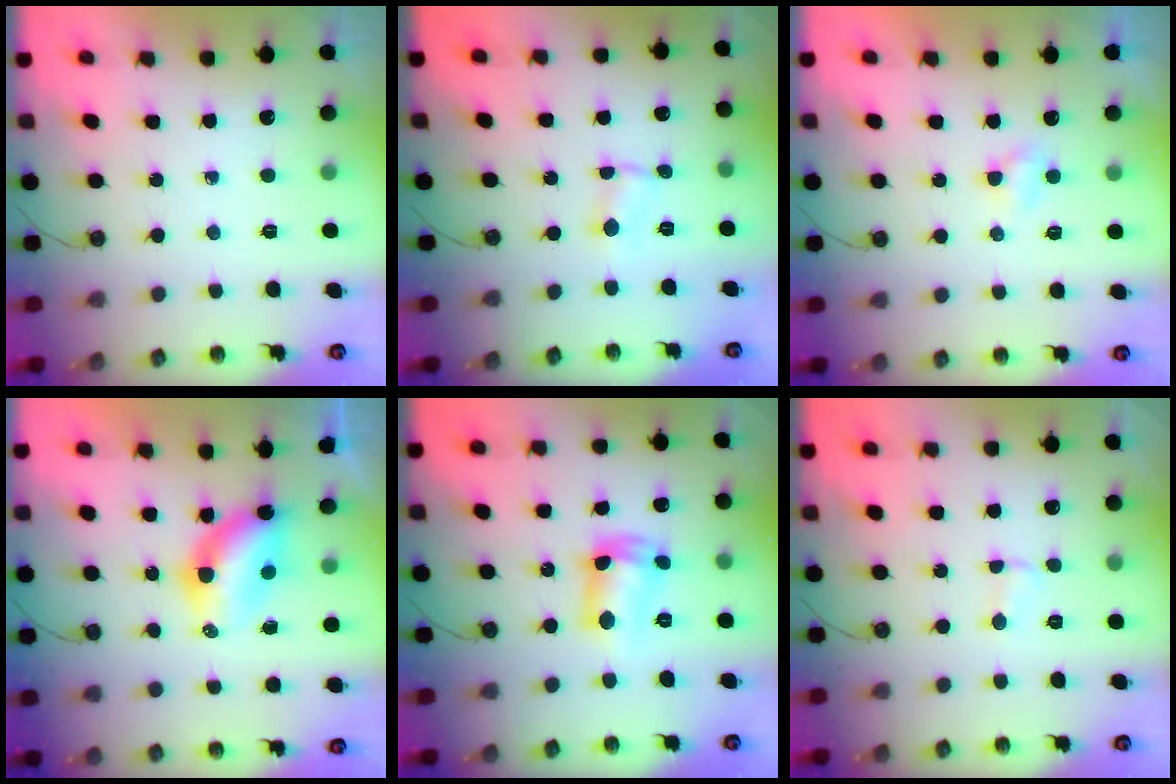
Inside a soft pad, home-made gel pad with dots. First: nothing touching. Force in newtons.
{"total": 1.2, "press": 1.2, "slide": 0.2}
{"total": 2.0, "press": 2.0, "slide": 0.3}
{"total": 6.5, "press": 6.5, "slide": 0.5}
{"total": 10.6, "press": 10.6, "slide": 0.8}
{"total": 2.1, "press": 2.1, "slide": 0.2}